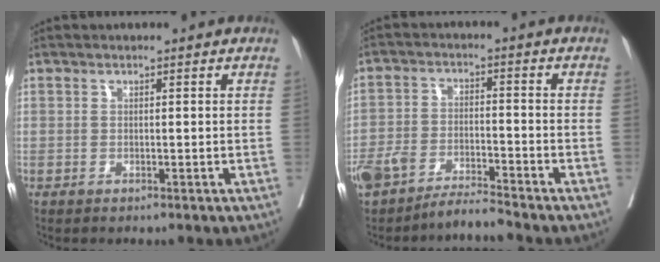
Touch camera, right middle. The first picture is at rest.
{"total": 5.7, "force": [-5.3, 0.4, 2.0], "torque": [-0.041, 0.006, -0.097]}